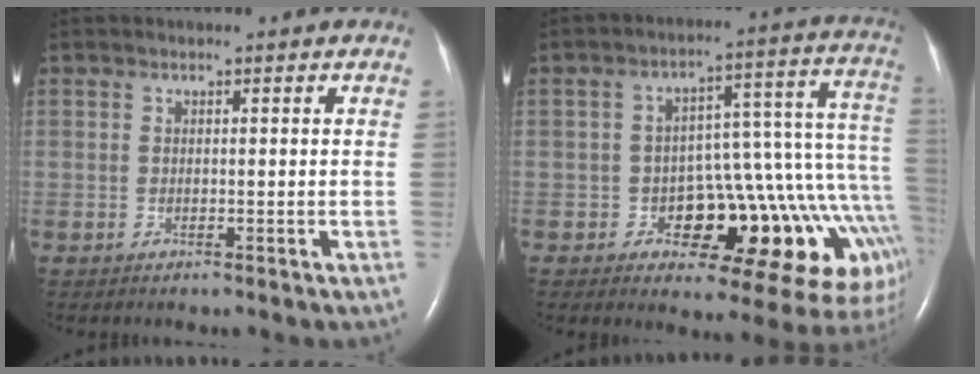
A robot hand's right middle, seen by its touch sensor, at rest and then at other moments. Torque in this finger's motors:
{"motor_torque": [0.83, -0.75, 0.26, 0.06]}